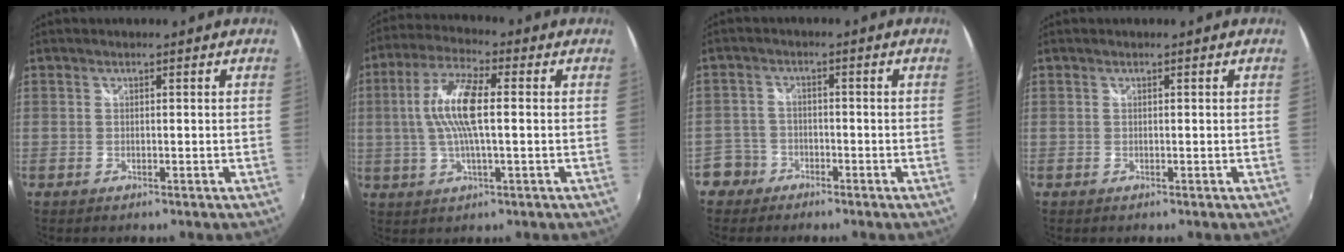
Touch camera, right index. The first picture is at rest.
{"total": 10.9, "force": [0.8, 2.8, 10.6], "torque": [-0.207, 0.009, 0.013]}
{"total": 4.9, "force": [-3.0, 3.8, -0.1], "torque": [-0.004, 0.024, -0.061]}
{"total": 0.0}